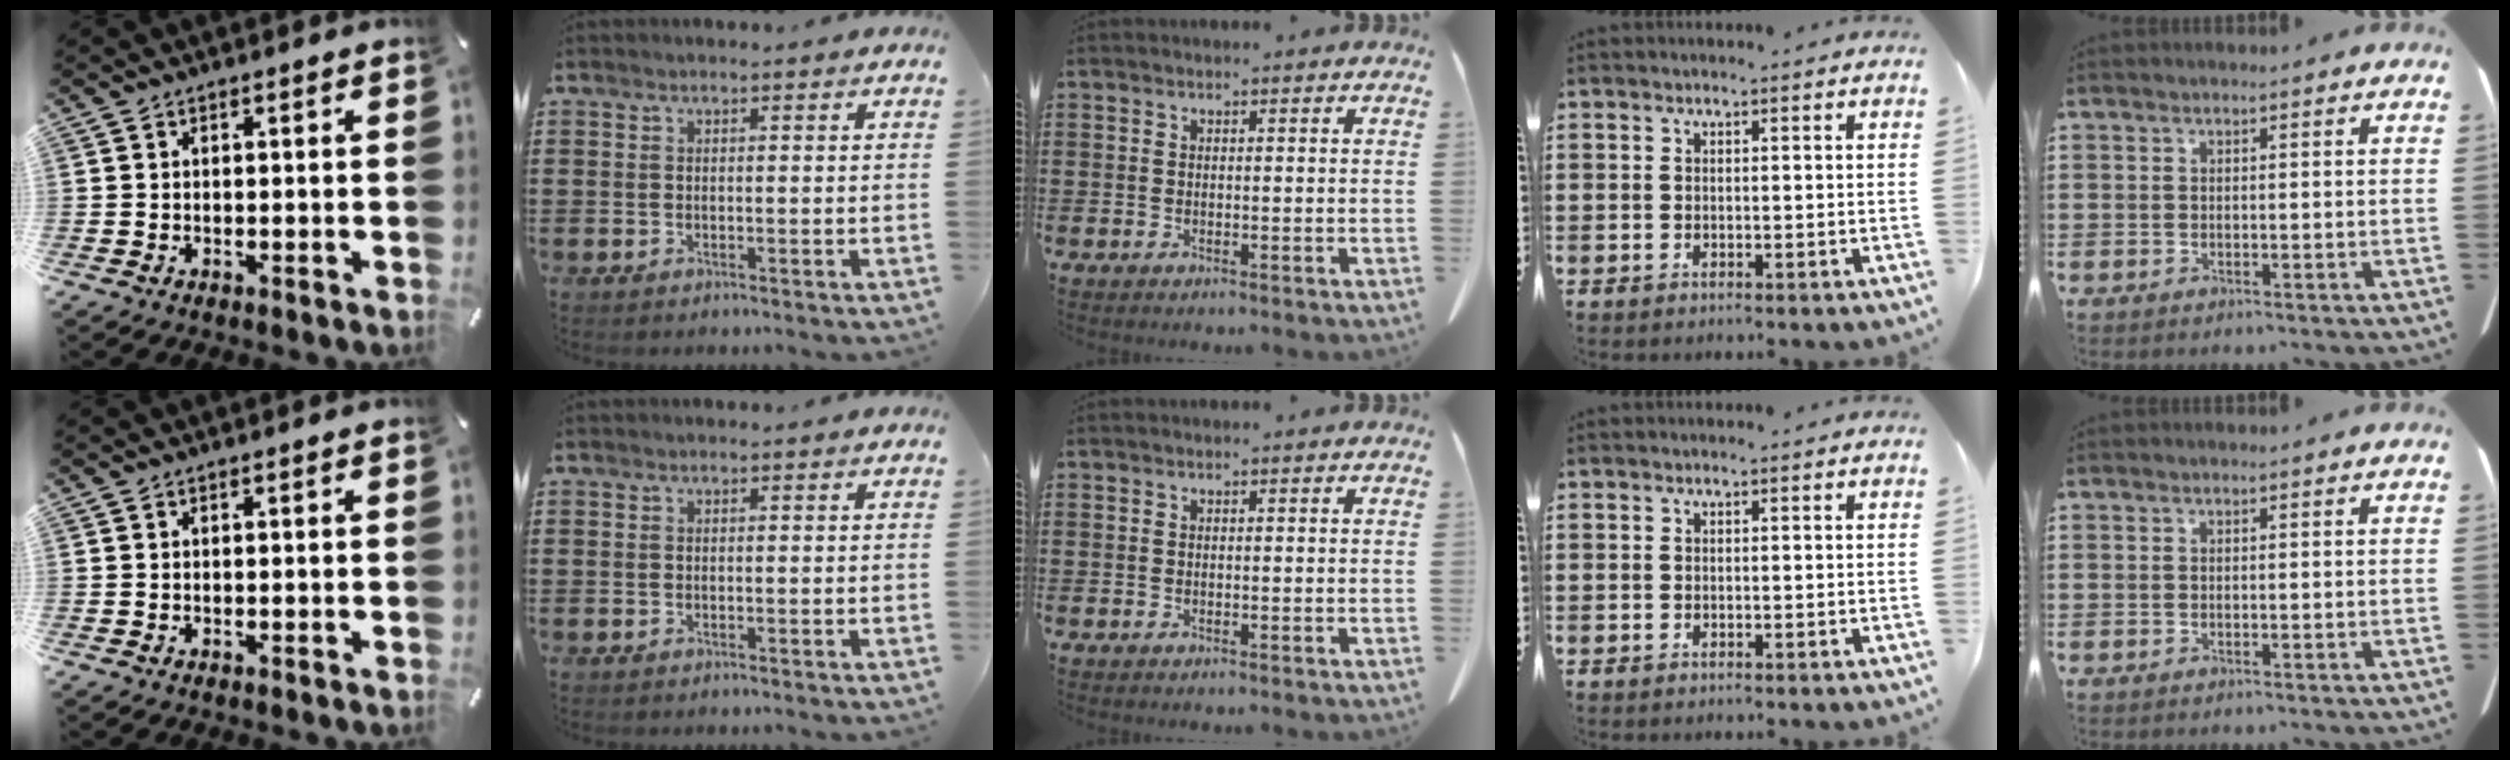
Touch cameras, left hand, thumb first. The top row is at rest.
{}